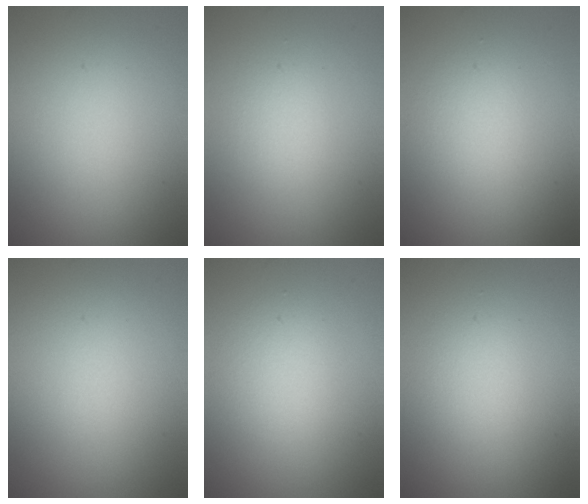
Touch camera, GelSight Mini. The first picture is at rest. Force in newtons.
{"total": 1.1, "press": 1.1, "slide": 0.2}
{"total": 1.9, "press": 1.9, "slide": 0.1}
{"total": 0.0}
{"total": 2.2, "press": 2.2, "slide": 0.1}
{"total": 1.5, "press": 1.5, "slide": 0.1}